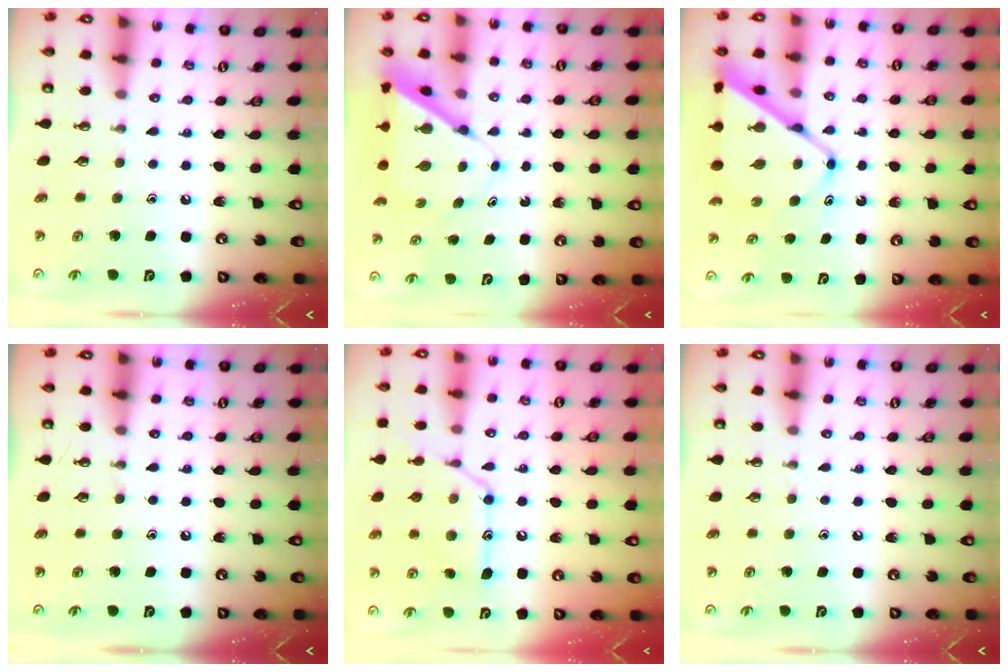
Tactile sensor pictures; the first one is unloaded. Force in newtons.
{"total": 7.6, "press": 7.5, "slide": 0.5}
{"total": 11.8, "press": 11.8, "slide": 0.8}
{"total": 0.0}
{"total": 16.5, "press": 16.5, "slide": 1.3}
{"total": 0.0}